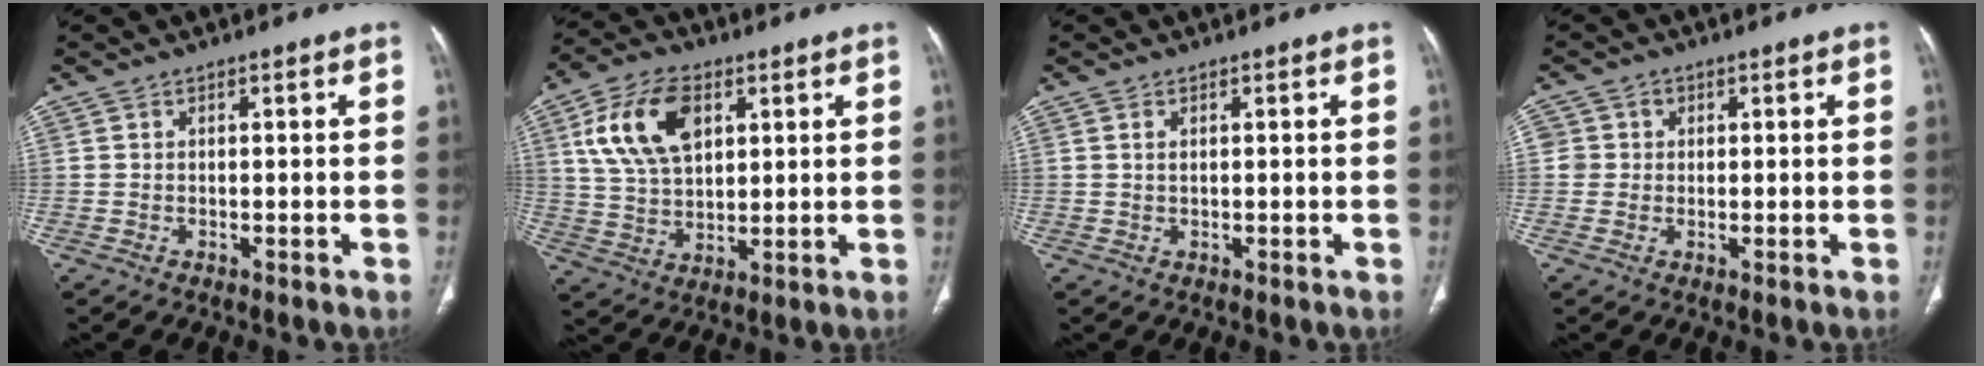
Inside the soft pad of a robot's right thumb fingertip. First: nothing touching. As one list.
[{"total": 14.2, "force": [5.1, 8.4, 10.3], "torque": [-0.181, -0.006, 0.100]}, {"total": 1.0, "force": [0.4, 0.4, 0.8], "torque": [-0.019, 0.004, 0.010]}, {"total": 3.0, "force": [0.5, 2.9, 0.3], "torque": [0.018, 0.004, 0.006]}]